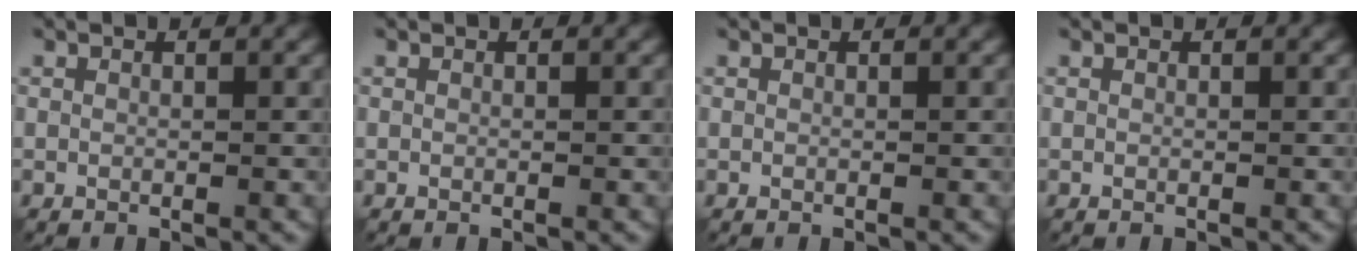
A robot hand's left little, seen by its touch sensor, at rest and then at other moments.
{"total": 0.0}
{"total": 0.0}
{"total": 0.0}